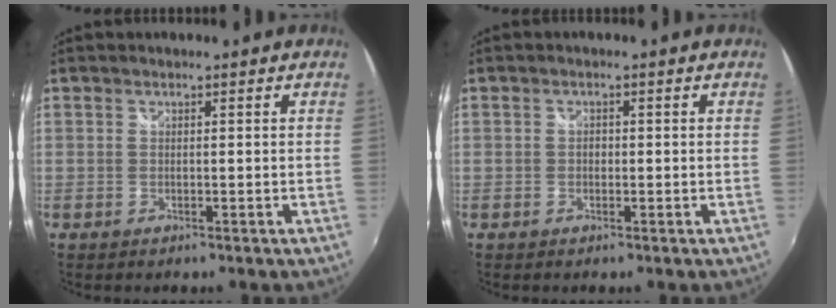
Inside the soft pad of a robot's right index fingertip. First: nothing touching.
{"total": 1.0, "force": [-0.2, 0.8, 0.4], "torque": [-0.006, 0.002, -0.005]}